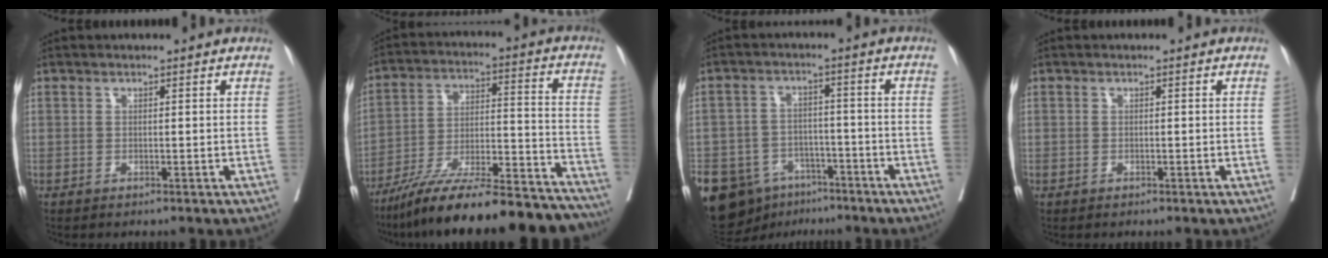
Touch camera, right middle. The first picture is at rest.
{"total": 24.9, "force": [-22.0, 2.8, 11.3], "torque": [-0.143, 0.003, -0.338]}
{"total": 19.8, "force": [-11.9, 13.1, 8.9], "torque": [-0.249, -0.003, -0.179]}
{"total": 0.0}